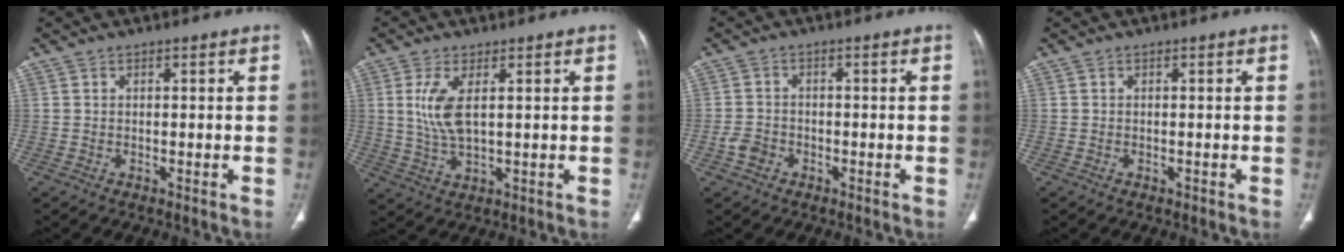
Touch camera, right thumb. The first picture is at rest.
{"total": 6.9, "force": [1.7, 2.7, 6.1], "torque": [-0.141, -0.011, 0.042]}
{"total": 2.9, "force": [-1.5, 2.3, 1.0], "torque": [-0.013, 0.014, -0.029]}
{"total": 0.0}